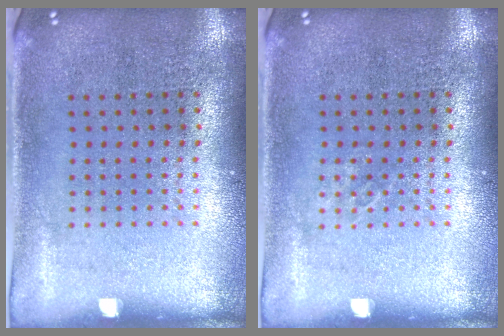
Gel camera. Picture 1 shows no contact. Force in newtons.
{"total": 0.6, "press": 0.6, "slide": 0.1}